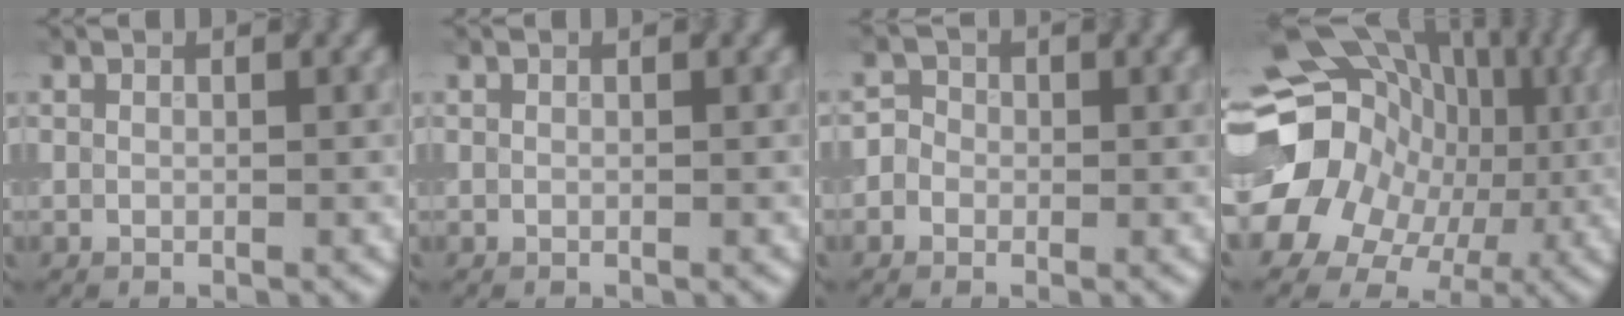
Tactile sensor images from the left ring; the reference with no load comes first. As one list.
[{"total": 0.0}, {"total": 2.2, "force": [-0.1, 2.1, 0.7], "torque": [0.008, 0.008, -0.028]}, {"total": 16.6, "force": [0.4, 14.1, 8.9], "torque": [-0.156, -0.005, -0.003]}]